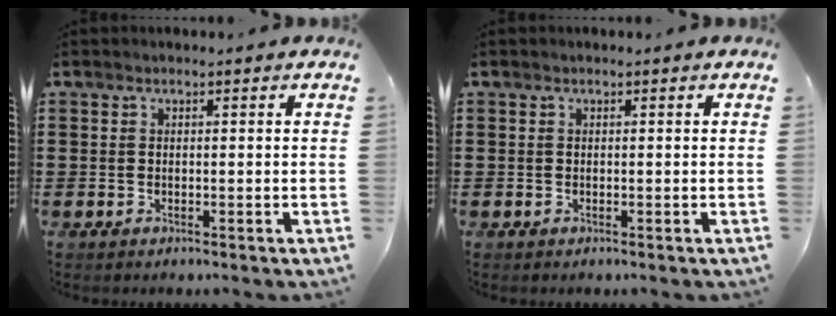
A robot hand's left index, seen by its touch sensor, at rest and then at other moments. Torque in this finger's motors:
{"motor_torque": [0.00, 0.00, 0.03, -0.01]}